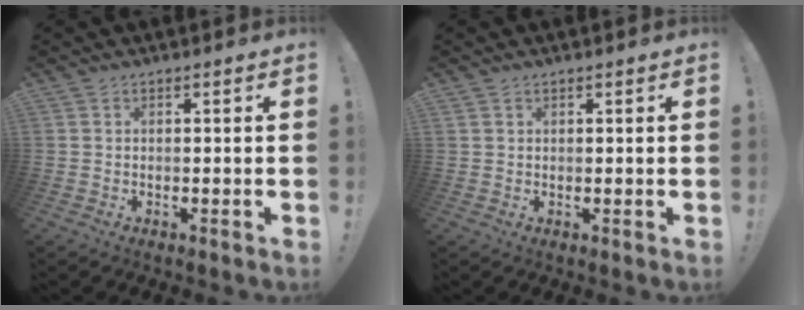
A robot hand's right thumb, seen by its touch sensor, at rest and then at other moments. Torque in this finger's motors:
{"motor_torque": [-0.03, 0.06, 0.00, -0.05, -0.04]}